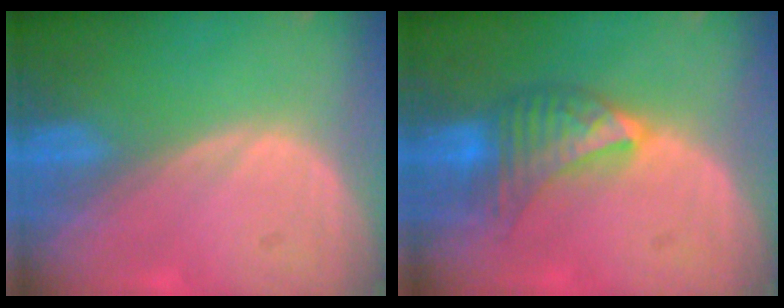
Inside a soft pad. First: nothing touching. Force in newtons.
{"total": 6.8, "press": 6.4, "slide": 2.3}